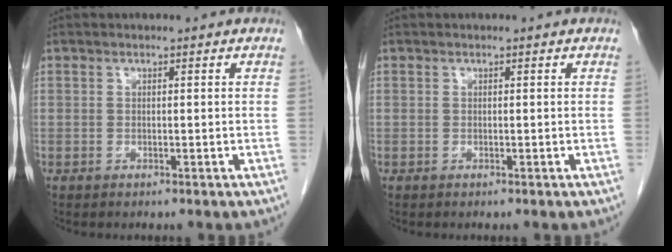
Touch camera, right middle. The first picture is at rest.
{"total": 0.0}